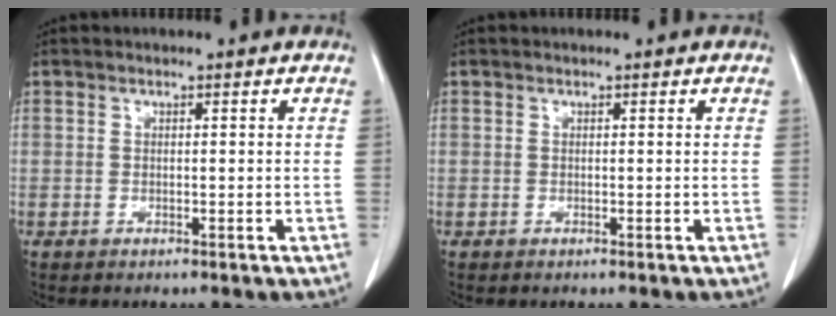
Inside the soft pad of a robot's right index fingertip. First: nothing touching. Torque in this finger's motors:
{"motor_torque": [0.00, 0.00, 0.00, 0.00]}